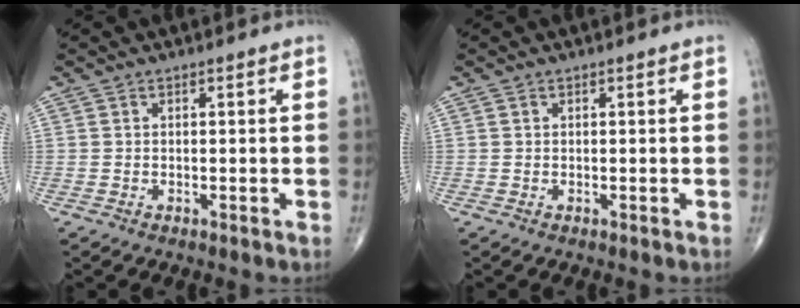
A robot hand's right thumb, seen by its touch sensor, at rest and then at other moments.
{"total": 0.0}